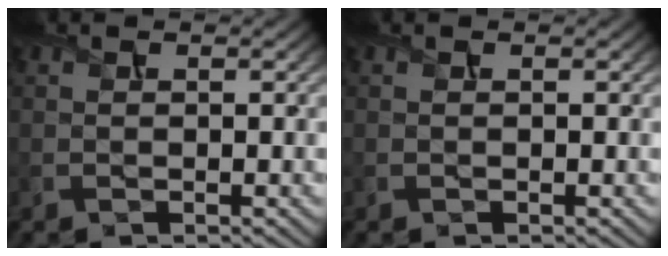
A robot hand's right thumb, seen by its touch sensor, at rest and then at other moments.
{"total": 0.0}